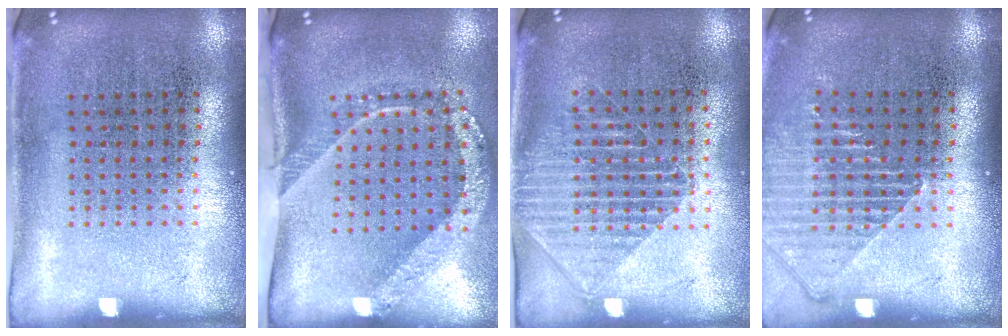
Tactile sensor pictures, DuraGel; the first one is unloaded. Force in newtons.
{"total": 2.5, "press": 1.7, "slide": 1.8}
{"total": 1.4, "press": 1.2, "slide": 0.8}
{"total": 1.3, "press": 1.3, "slide": 0.1}